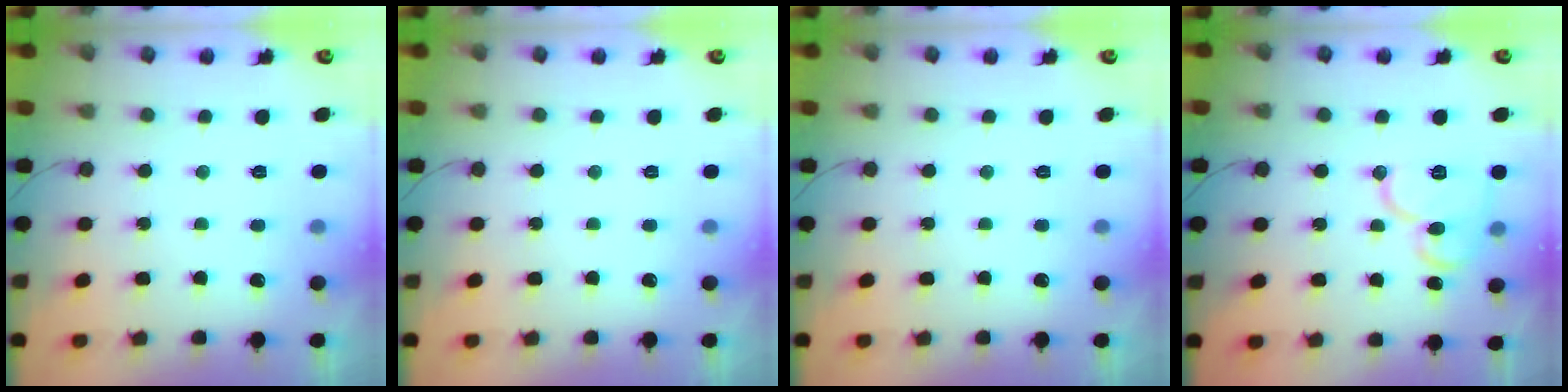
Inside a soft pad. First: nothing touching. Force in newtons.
{"total": 0.0}
{"total": 0.0}
{"total": 12.3, "press": 12.2, "slide": 1.4}